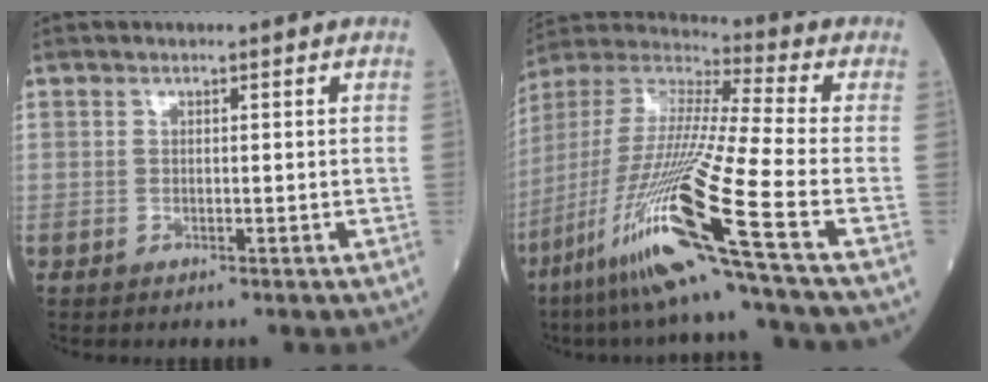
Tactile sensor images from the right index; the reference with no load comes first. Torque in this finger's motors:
{"motor_torque": [2.12, -0.02, 1.05, 0.21]}